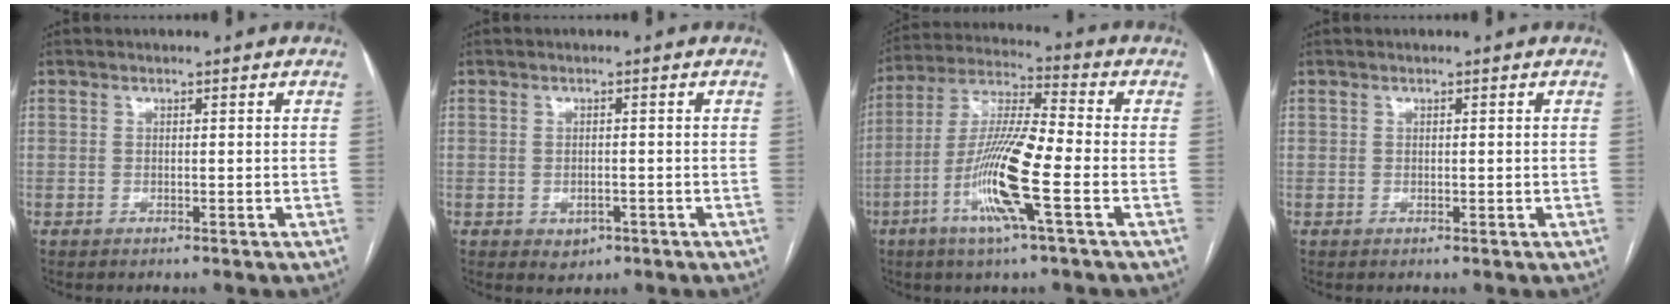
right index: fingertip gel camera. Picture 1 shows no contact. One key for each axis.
{"total": 2.2, "fx": -1.0, "fy": 1.6, "fz": 1.2, "tx": -0.014, "ty": 0.001, "tz": -0.003}
{"total": 13.8, "fx": -4.6, "fy": 0.4, "fz": 13.0, "tx": -0.263, "ty": -0.007, "tz": -0.092}
{"total": 0.0}